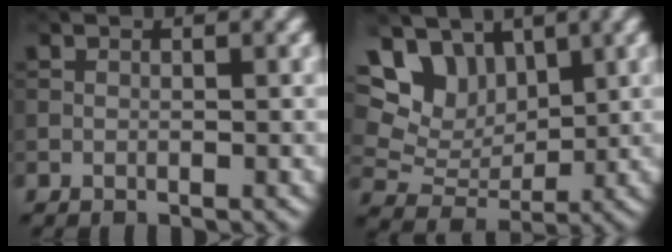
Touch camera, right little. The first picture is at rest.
{"total": 6.2, "force": [3.1, 4.5, 2.9], "torque": [-0.065, 0.006, 0.053]}